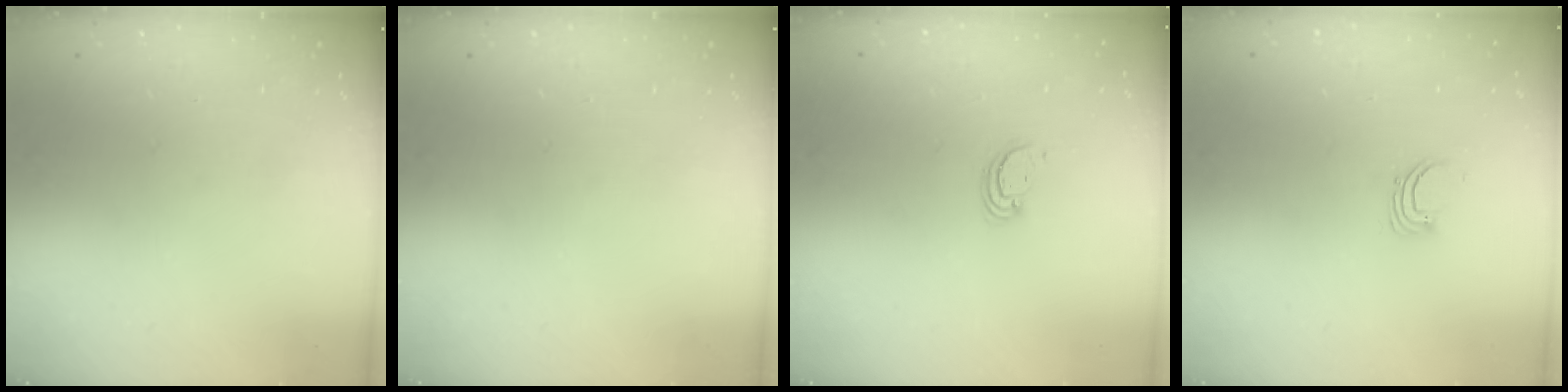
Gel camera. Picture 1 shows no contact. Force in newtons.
{"total": 0.0}
{"total": 2.6, "press": 2.6, "slide": 0.2}
{"total": 2.5, "press": 2.5, "slide": 0.1}